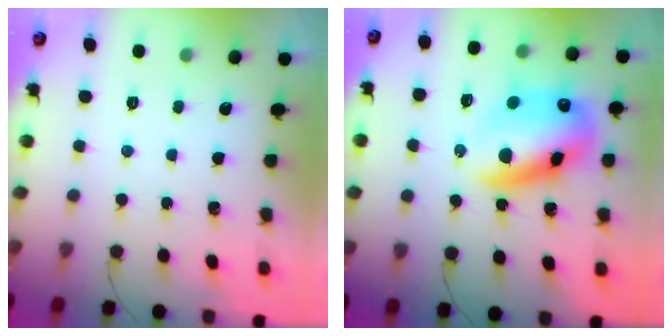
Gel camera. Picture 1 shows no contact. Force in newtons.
{"total": 17.2, "press": 16.7, "slide": 3.9}